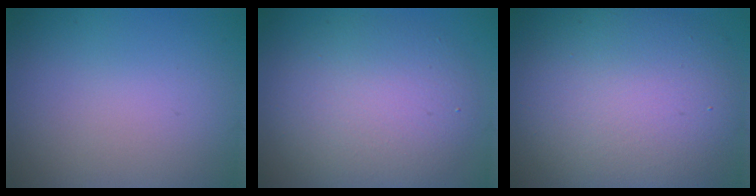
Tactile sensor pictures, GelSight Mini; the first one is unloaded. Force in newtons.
{"total": 6.7, "press": 6.7, "slide": 0.3}
{"total": 10.7, "press": 10.6, "slide": 1.3}